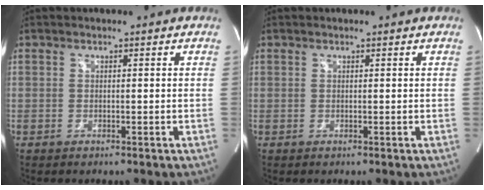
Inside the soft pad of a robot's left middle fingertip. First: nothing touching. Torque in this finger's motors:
{"motor_torque": [1.20, -0.94, 0.00, -0.05]}